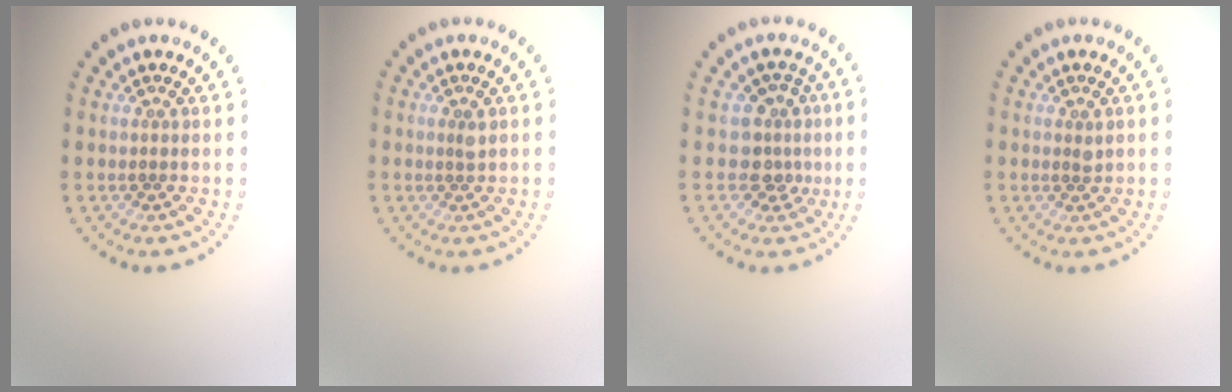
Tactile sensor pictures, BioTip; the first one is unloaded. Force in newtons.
{"total": 0.8, "press": 0.6, "slide": 0.5}
{"total": 2.6, "press": 2.0, "slide": 1.6}
{"total": 0.6, "press": 0.5, "slide": 0.4}